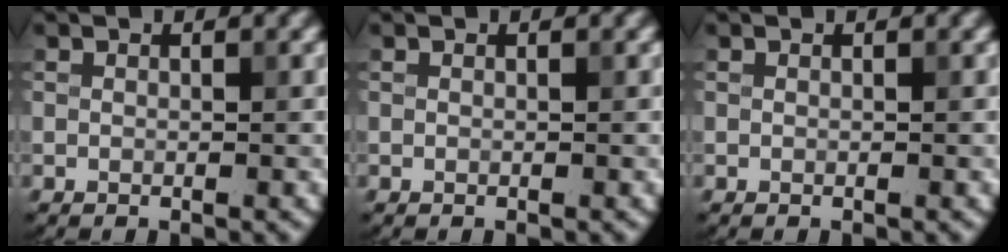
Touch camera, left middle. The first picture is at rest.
{"total": 0.0}
{"total": 0.0}